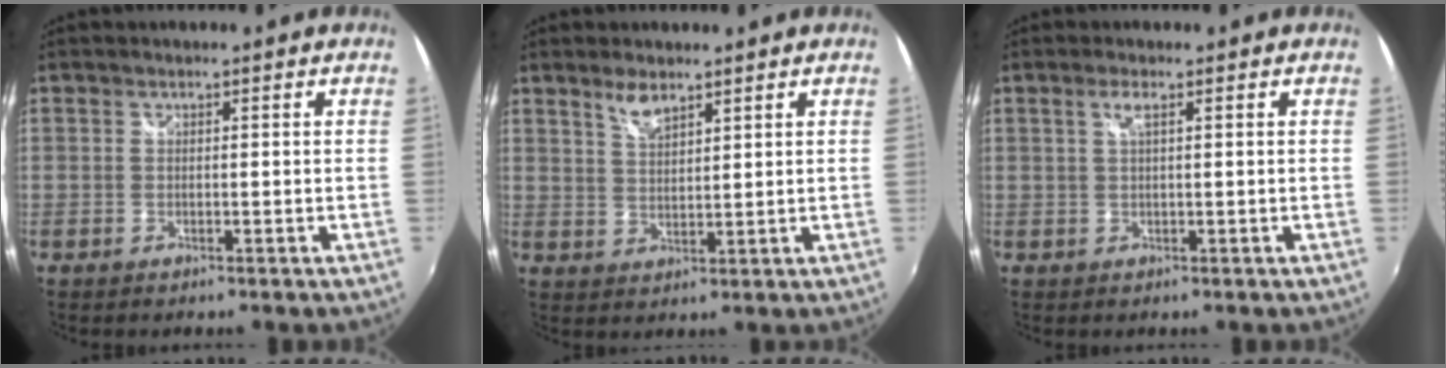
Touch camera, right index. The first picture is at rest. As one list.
[{"total": 4.0, "force": [3.1, 1.2, 2.2], "torque": [-0.040, 0.000, 0.057]}, {"total": 1.6, "force": [0.7, 0.0, 1.5], "torque": [-0.027, 0.002, 0.011]}]